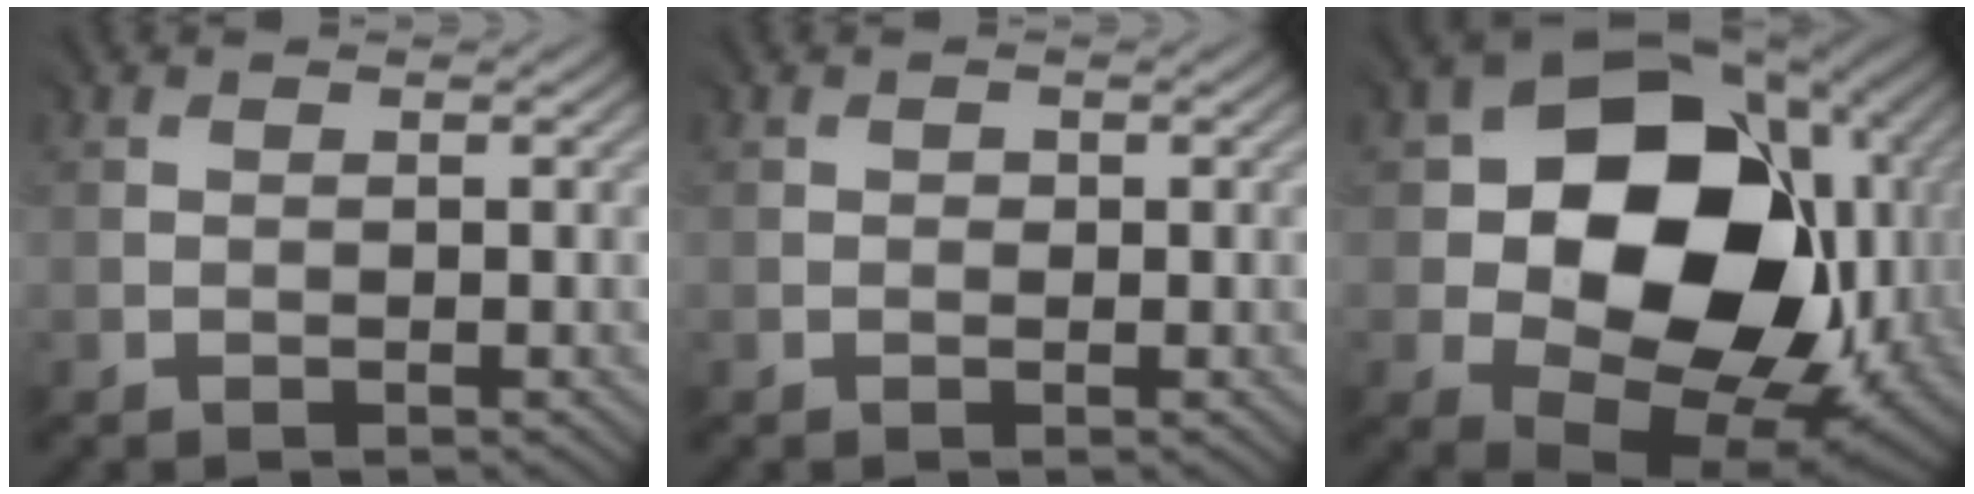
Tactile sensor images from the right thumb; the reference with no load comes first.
{"total": 0.6, "force": [0.1, 0.6, 0.2], "torque": [-0.001, -0.002, 0.000]}
{"total": 18.3, "force": [0.8, 13.5, 12.4], "torque": [-0.206, -0.038, 0.031]}